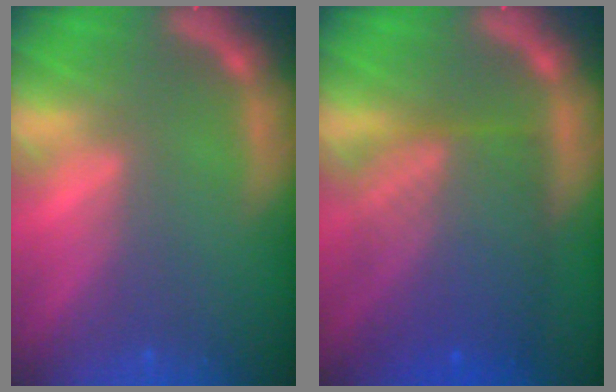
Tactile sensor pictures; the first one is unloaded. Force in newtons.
{"total": 9.5}